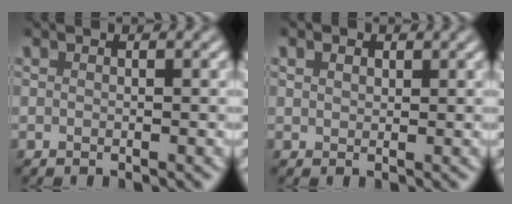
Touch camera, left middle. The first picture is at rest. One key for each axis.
{"total": 1.2, "fx": 0.7, "fy": 0.9, "fz": 0.4, "tx": -0.007, "ty": 0.001, "tz": 0.008}